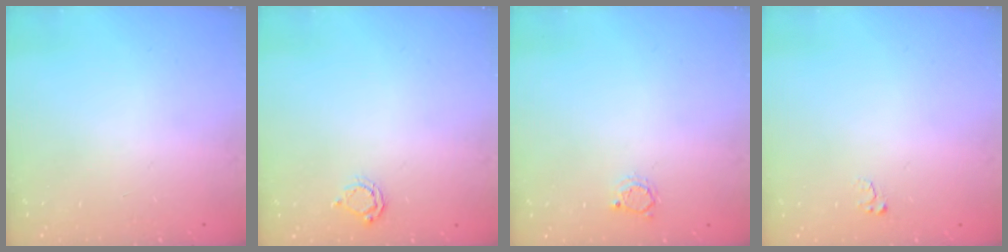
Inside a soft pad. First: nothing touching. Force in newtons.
{"total": 4.2, "press": 4.2, "slide": 0.2}
{"total": 2.4, "press": 2.3, "slide": 0.3}
{"total": 2.5, "press": 2.5, "slide": 0.3}